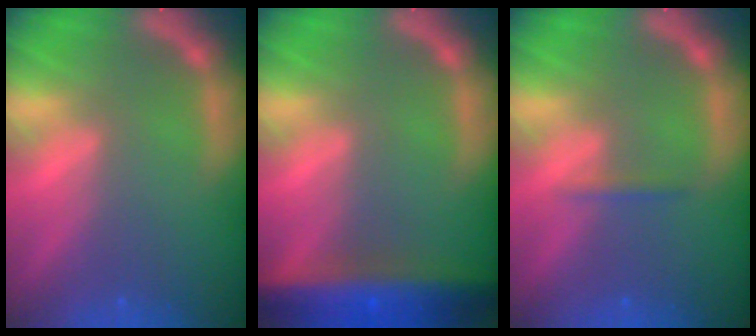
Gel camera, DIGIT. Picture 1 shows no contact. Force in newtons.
{"total": 9.5}
{"total": 0.9}